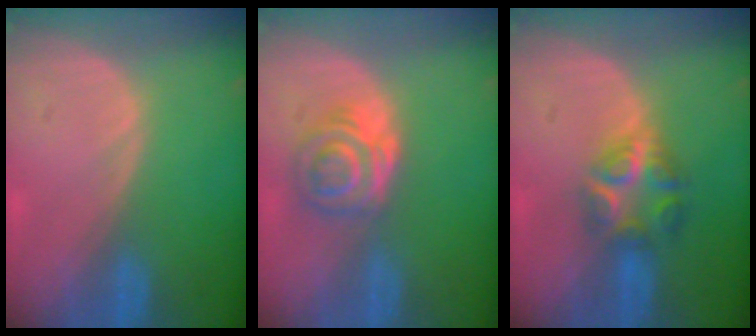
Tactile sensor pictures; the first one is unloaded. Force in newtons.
{"total": 6.5, "press": 5.4, "slide": 3.7}
{"total": 5.7, "press": 5.6, "slide": 0.8}